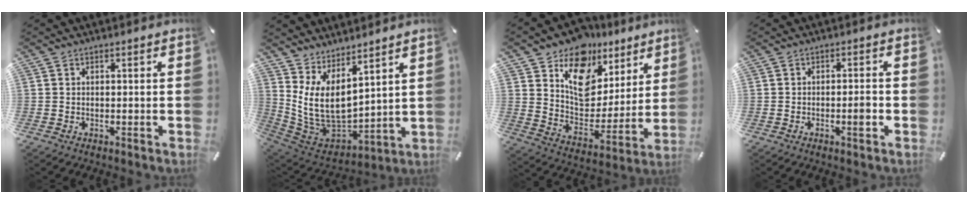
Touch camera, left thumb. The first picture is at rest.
{"total": 11.7, "force": [4.1, 7.4, 8.1], "torque": [-0.176, -0.060, 0.090]}
{"total": 14.1, "force": [8.7, 10.0, 4.8], "torque": [-0.073, -0.070, 0.159]}
{"total": 3.5, "force": [-1.0, 0.8, 3.2], "torque": [-0.053, 0.007, -0.018]}